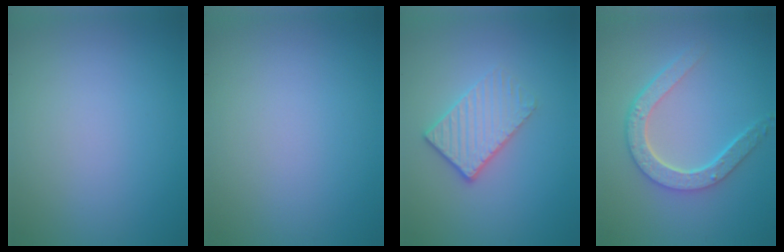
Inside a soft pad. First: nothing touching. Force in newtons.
{"total": 0.0}
{"total": 3.2, "press": 2.8, "slide": 1.5}
{"total": 4.6, "press": 3.5, "slide": 2.9}